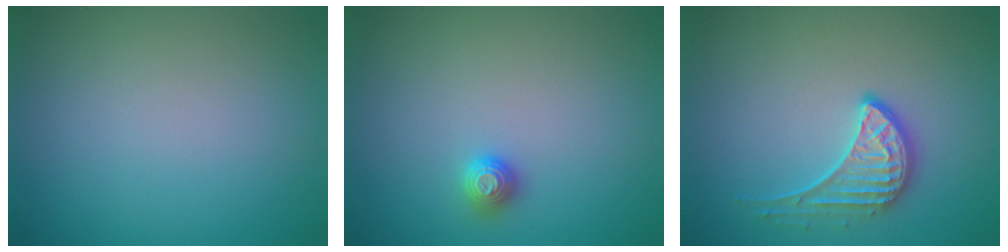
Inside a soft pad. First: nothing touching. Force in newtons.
{"total": 1.0, "press": 1.0, "slide": 0.3}
{"total": 2.7, "press": 2.2, "slide": 1.6}